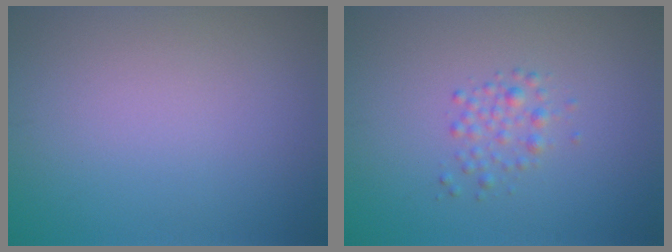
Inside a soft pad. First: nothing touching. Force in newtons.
{"total": 1.6, "press": 1.6, "slide": 0.0}